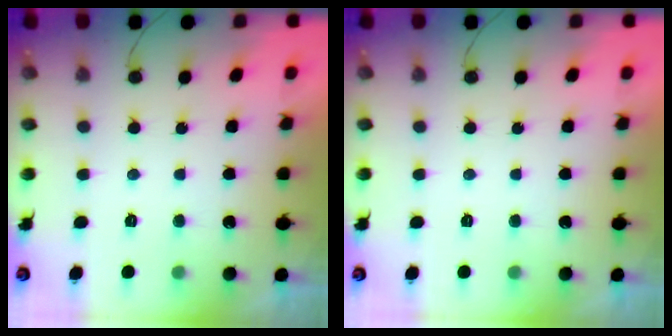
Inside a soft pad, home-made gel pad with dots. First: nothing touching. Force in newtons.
{"total": 0.0}